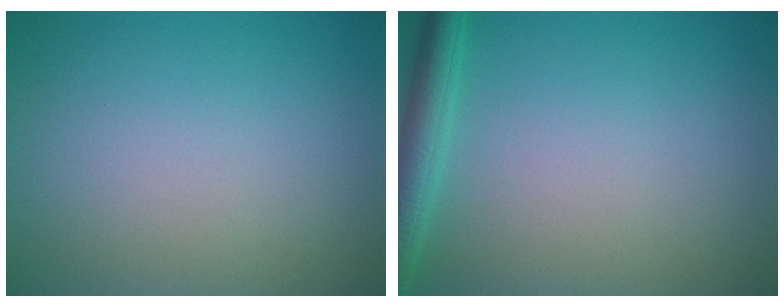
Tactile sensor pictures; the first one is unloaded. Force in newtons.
{"total": 3.0, "press": 3.0, "slide": 0.2}